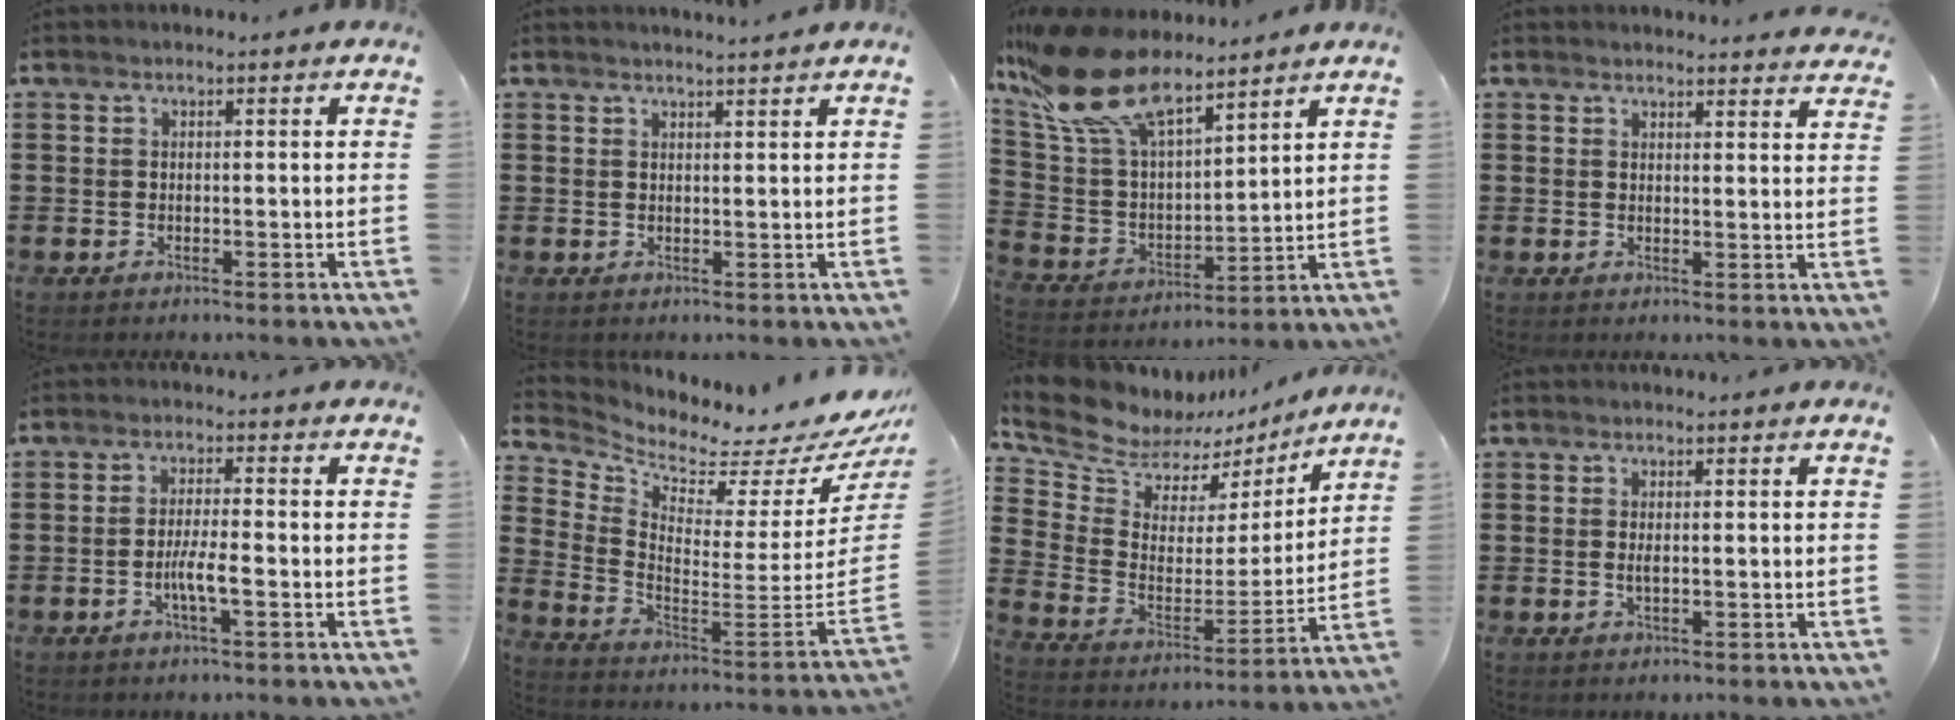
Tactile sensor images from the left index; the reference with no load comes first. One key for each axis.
{"total": 1.4, "fx": 1.4, "fy": -0.1, "fz": 0.2, "tx": -0.006, "ty": -0.001, "tz": 0.027}
{"total": 13.9, "fx": 9.6, "fy": 5.3, "fz": 8.5, "tx": -0.207, "ty": -0.038, "tz": 0.173}
{"total": 2.6, "fx": 2.6, "fy": 0.0, "fz": -0.1, "tx": 0.001, "ty": -0.013, "tz": 0.048}
{"total": 4.0, "fx": -1.3, "fy": 0.5, "fz": 3.8, "tx": -0.073, "ty": -0.002, "tz": -0.026}
{"total": 2.1, "fx": 1.7, "fy": 0.6, "fz": 1.2, "tx": -0.030, "ty": -0.062, "tz": 0.016}
{"total": 9.4, "fx": 8.7, "fy": 3.3, "fz": 1.2, "tx": -0.082, "ty": -0.061, "tz": 0.153}
{"total": 1.0, "fx": 0.1, "fy": 0.1, "fz": 1.0, "tx": -0.021, "ty": -0.003, "tz": 0.001}